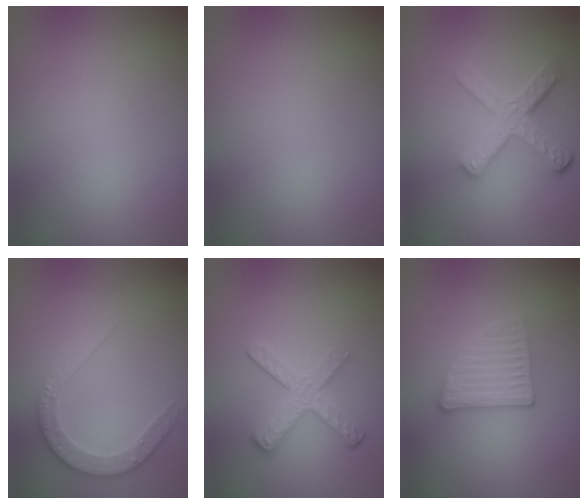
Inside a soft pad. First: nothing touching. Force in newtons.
{"total": 0.0}
{"total": 4.9, "press": 3.6, "slide": 3.3}
{"total": 3.6, "press": 2.8, "slide": 2.2}
{"total": 3.6, "press": 2.5, "slide": 2.7}
{"total": 2.8, "press": 2.7, "slide": 0.5}